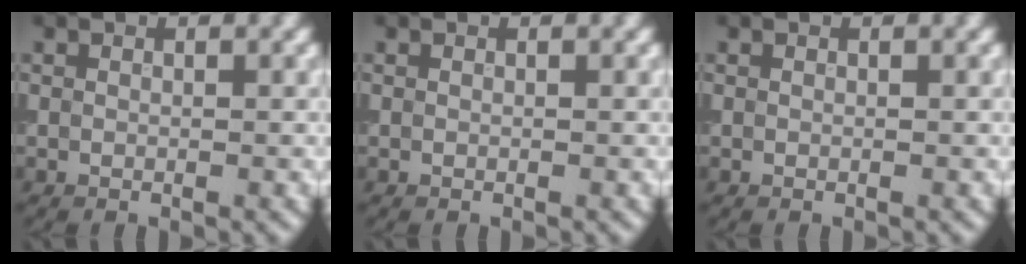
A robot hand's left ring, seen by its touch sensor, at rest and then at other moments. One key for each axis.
{"total": 0.0}
{"total": 0.0}